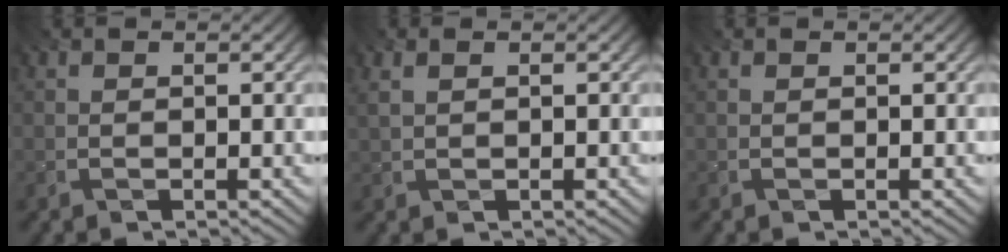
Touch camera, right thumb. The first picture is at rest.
{"total": 1.1, "force": [0.4, 0.5, 0.9], "torque": [-0.021, 0.002, 0.003]}
{"total": 0.0}